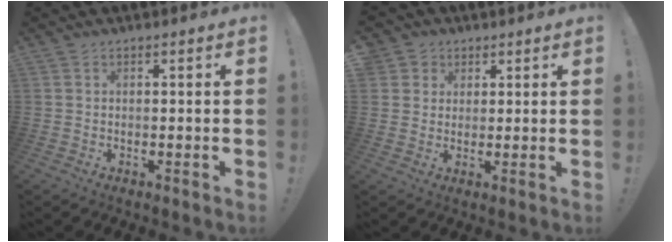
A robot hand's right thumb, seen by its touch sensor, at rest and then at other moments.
{"total": 4.6, "force": [1.6, 4.3, 0.6], "torque": [-0.015, -0.008, 0.033]}